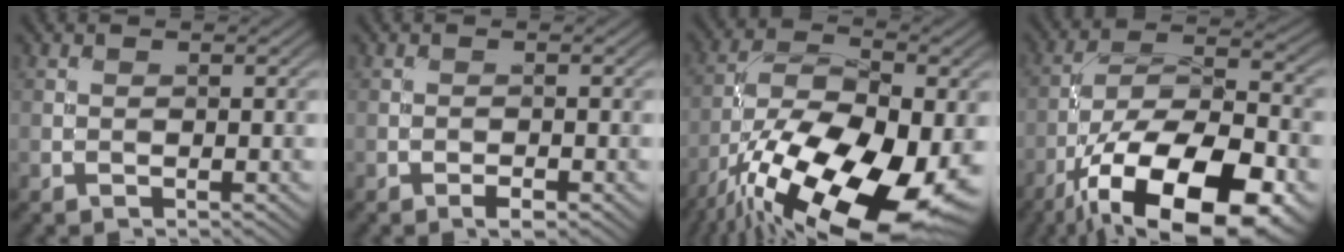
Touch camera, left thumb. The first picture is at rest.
{"total": 1.3, "force": [-0.8, 0.4, 0.9], "torque": [-0.013, 0.001, -0.017]}
{"total": 19.6, "force": [-10.1, 8.4, 14.5], "torque": [-0.265, -0.020, -0.171]}
{"total": 19.8, "force": [-10.8, 8.0, 14.6], "torque": [-0.244, -0.026, -0.176]}